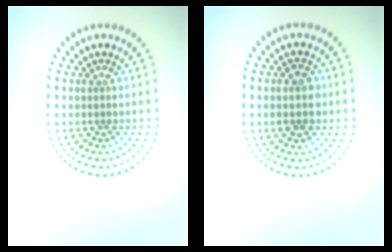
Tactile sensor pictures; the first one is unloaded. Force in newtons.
{"total": 2.8, "press": 2.8, "slide": 0.1}